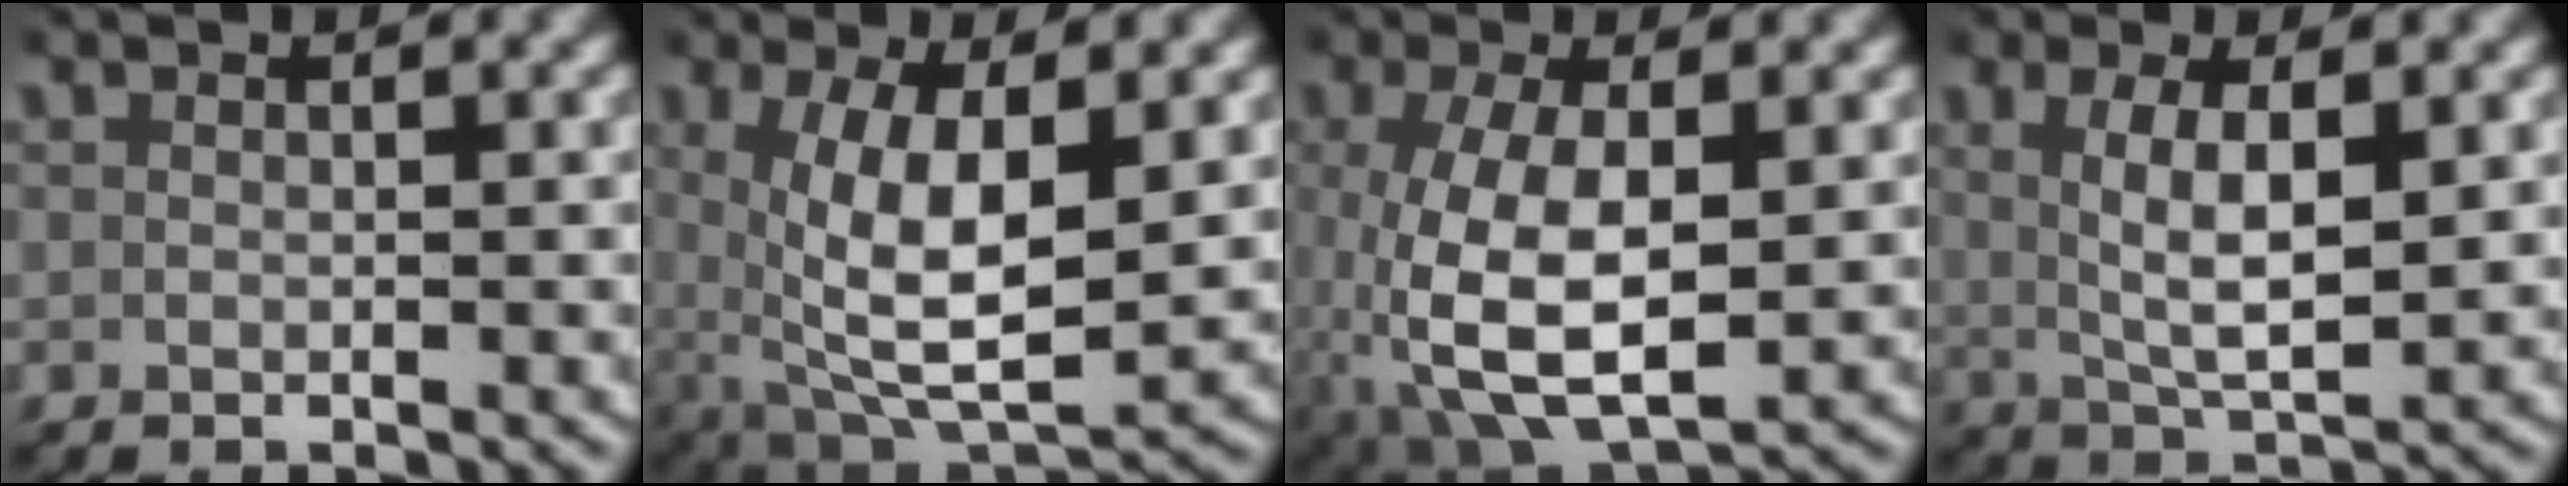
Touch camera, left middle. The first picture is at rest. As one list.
[{"total": 8.9, "force": [0.4, 4.6, 7.7], "torque": [-0.144, -0.032, 0.031]}, {"total": 8.7, "force": [-1.2, 4.8, 7.2], "torque": [-0.160, -0.043, 0.010]}, {"total": 4.8, "force": [0.9, 1.7, 4.4], "torque": [-0.072, -0.007, 0.023]}]